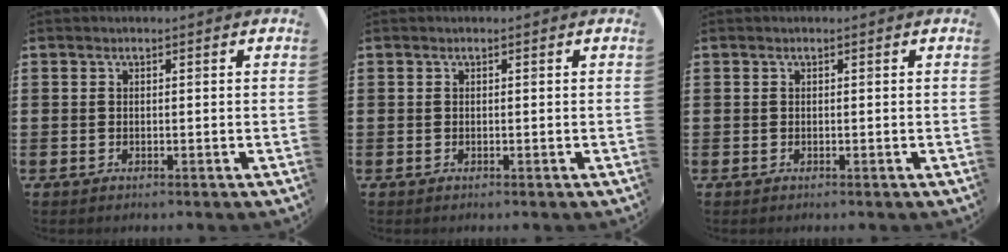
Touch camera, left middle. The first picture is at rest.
{"total": 0.0}
{"total": 0.0}